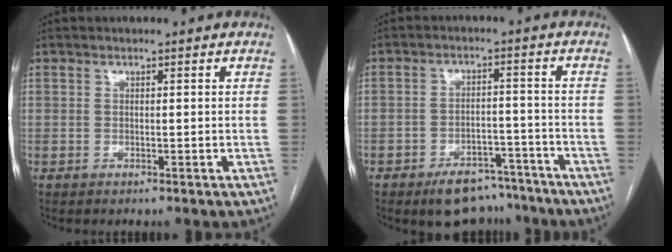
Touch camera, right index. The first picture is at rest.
{"total": 8.8, "force": [-7.1, 4.2, 3.1], "torque": [-0.031, 0.012, -0.106]}